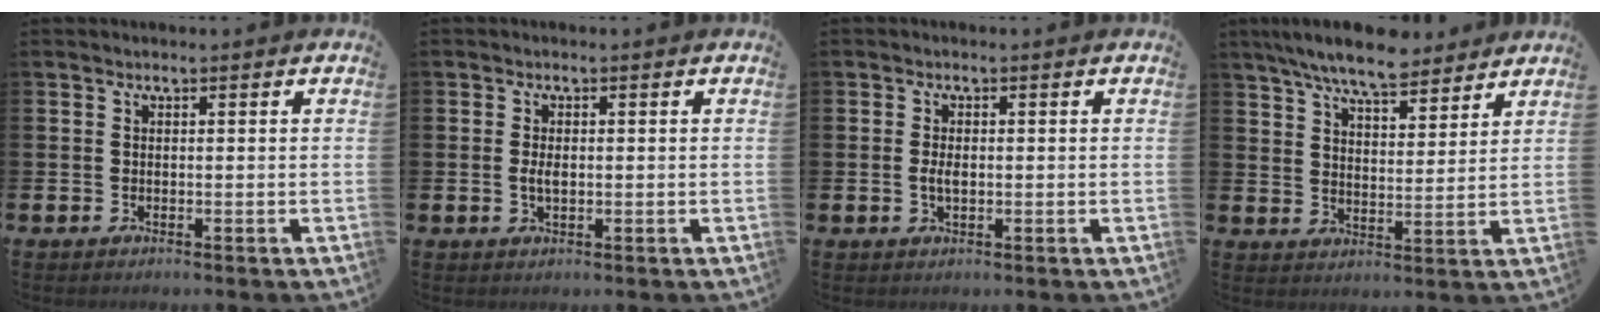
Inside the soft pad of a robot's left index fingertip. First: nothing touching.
{"total": 2.0, "force": [0.0, 1.0, 1.7], "torque": [-0.028, 0.002, -0.003]}
{"total": 1.6, "force": [0.1, 0.8, 1.4], "torque": [-0.024, 0.001, -0.001]}
{"total": 8.5, "force": [7.6, 1.8, 3.2], "torque": [-0.077, -0.029, 0.138]}